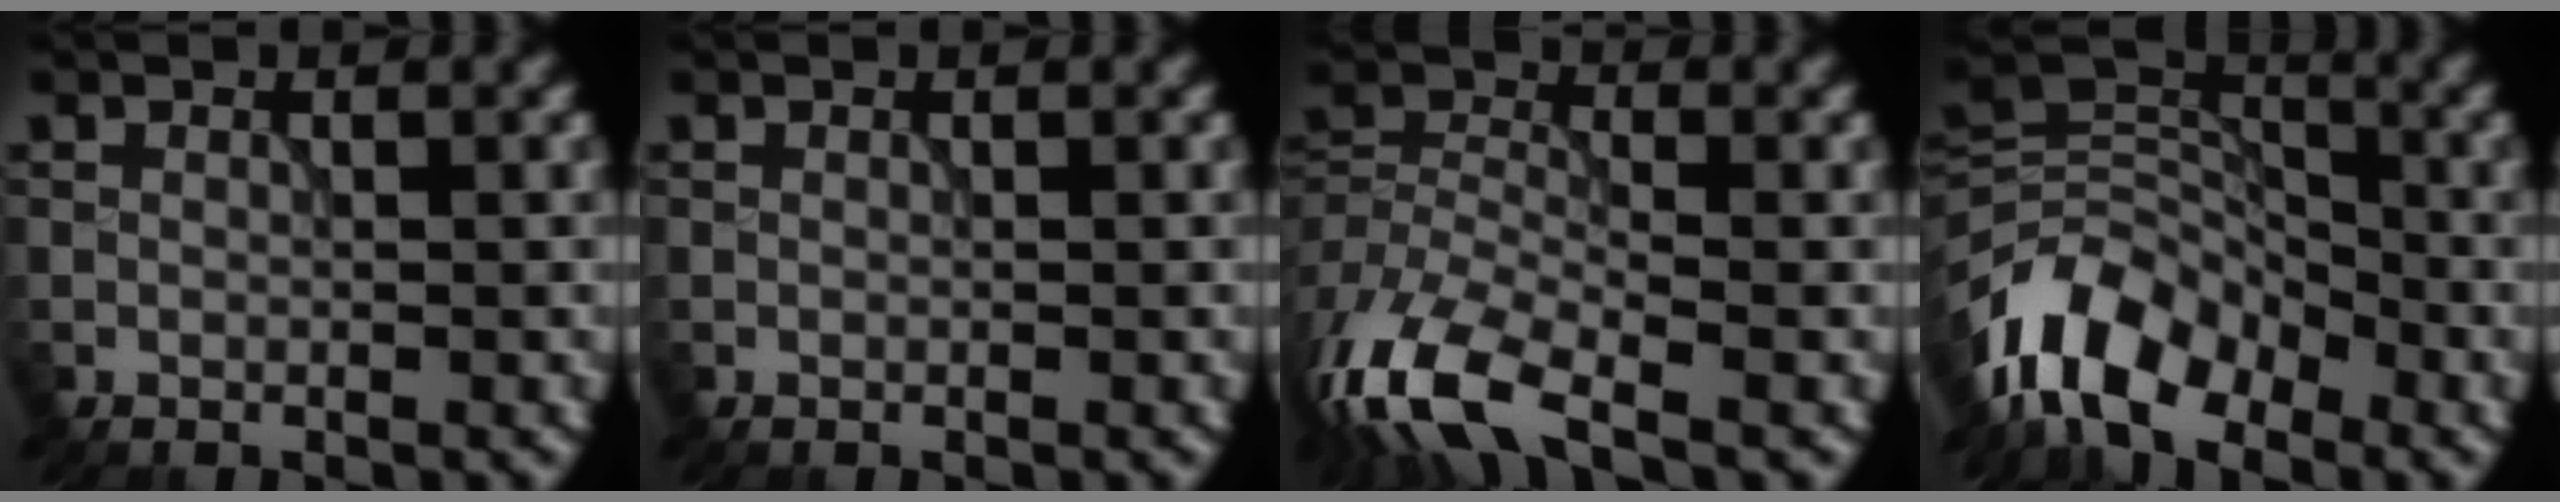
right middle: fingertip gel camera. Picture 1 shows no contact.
{"total": 0.0}
{"total": 9.9, "force": [-6.0, 4.1, 6.7], "torque": [-0.148, -0.015, -0.124]}
{"total": 7.9, "force": [-5.1, 4.4, 4.2], "torque": [-0.071, 0.003, -0.108]}